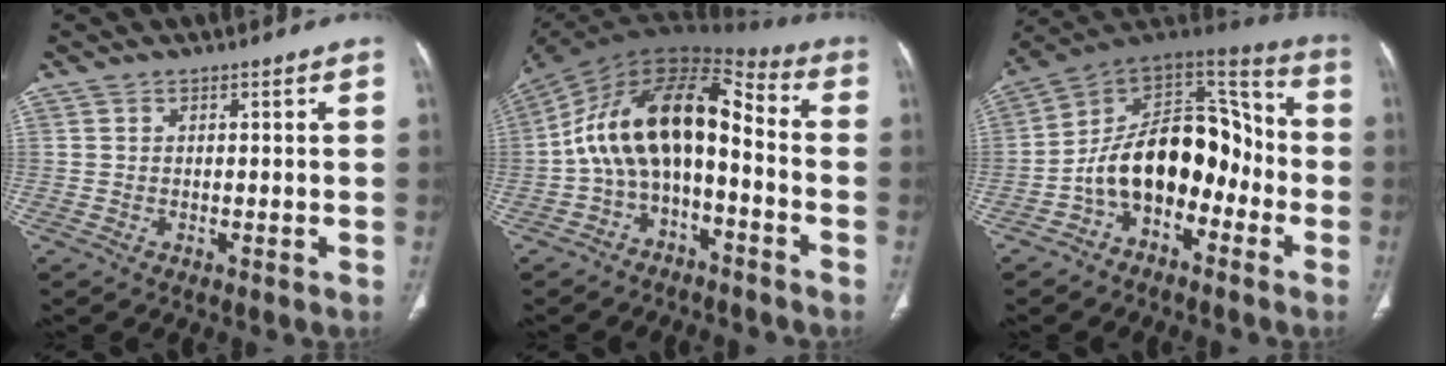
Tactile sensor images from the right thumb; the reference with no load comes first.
{"total": 16.9, "force": [-2.9, 9.1, 14.0], "torque": [-0.228, 0.098, -0.059]}
{"total": 18.0, "force": [-5.4, 11.5, 12.8], "torque": [-0.173, 0.091, -0.096]}